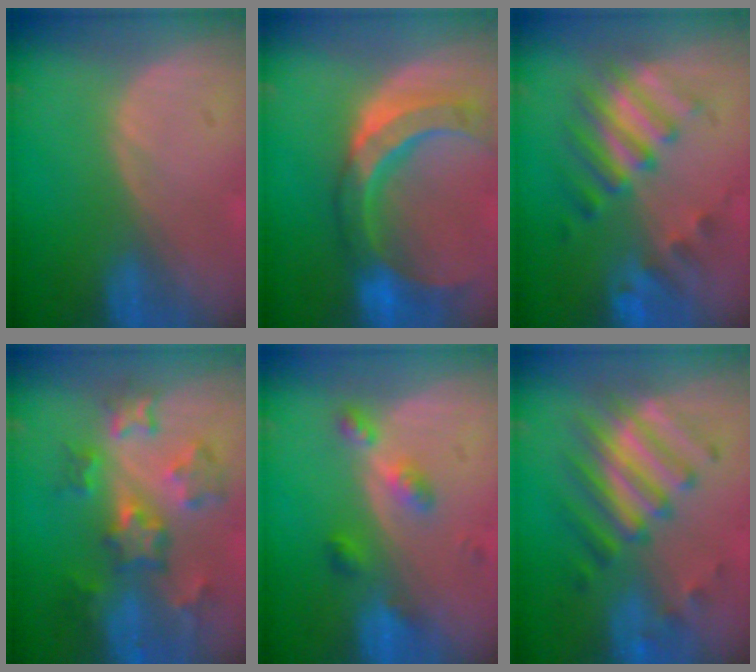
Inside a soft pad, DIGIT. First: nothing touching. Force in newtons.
{"total": 11.6, "press": 9.8, "slide": 6.2}
{"total": 7.7, "press": 7.5, "slide": 1.8}
{"total": 8.7, "press": 7.8, "slide": 3.8}
{"total": 4.6, "press": 4.2, "slide": 1.9}
{"total": 8.2, "press": 8.1, "slide": 1.2}